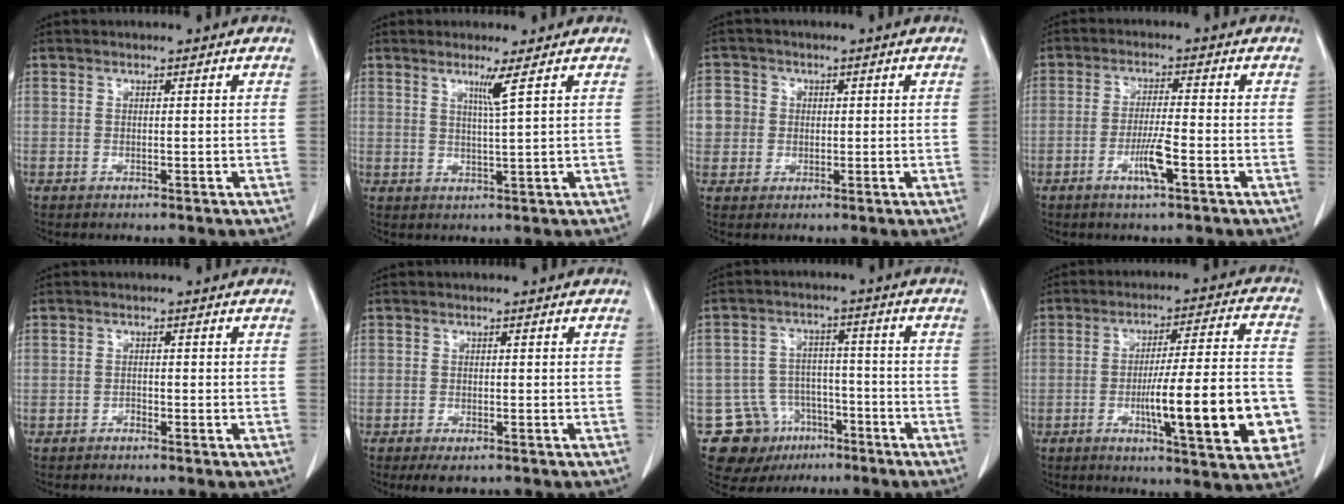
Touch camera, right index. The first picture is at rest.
{"total": 2.9, "force": [1.5, -1.1, 2.2], "torque": [-0.041, -0.012, 0.032]}
{"total": 4.5, "force": [0.5, 4.4, 0.7], "torque": [-0.005, 0.011, 0.009]}
{"total": 5.0, "force": [-2.2, 0.2, 4.6], "torque": [-0.086, -0.006, -0.042]}
{"total": 0.7, "force": [-0.6, 0.1, 0.3], "torque": [-0.004, 0.001, -0.012]}
{"total": 2.8, "force": [-1.9, 0.9, 1.8], "torque": [-0.030, -0.005, -0.024]}
{"total": 11.8, "force": [-6.7, 9.2, 2.8], "torque": [-0.057, 0.038, -0.095]}
{"total": 17.9, "force": [-4.7, 2.3, 17.2], "torque": [-0.212, 0.013, -0.060]}